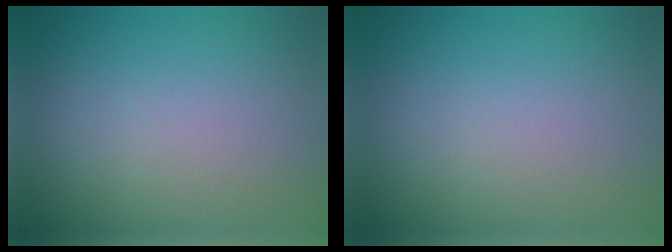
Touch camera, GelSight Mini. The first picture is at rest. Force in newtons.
{"total": 0.0}